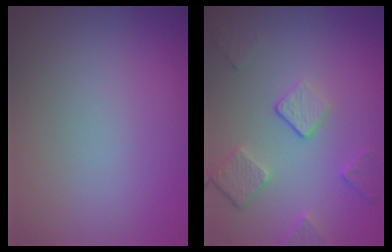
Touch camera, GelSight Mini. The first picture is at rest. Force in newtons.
{"total": 3.9, "press": 3.1, "slide": 2.4}